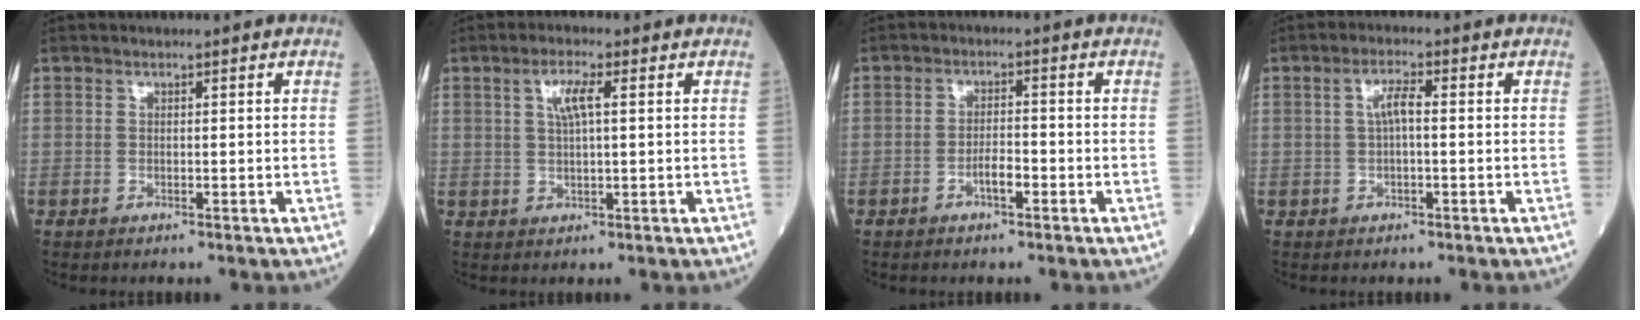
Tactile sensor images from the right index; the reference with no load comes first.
{"total": 3.8, "force": [1.3, 0.8, 3.5], "torque": [-0.069, 0.007, 0.023]}
{"total": 2.6, "force": [-1.4, 0.7, 2.2], "torque": [-0.033, 0.004, -0.024]}
{"total": 2.9, "force": [0.2, 0.7, 2.8], "torque": [-0.057, 0.012, 0.004]}